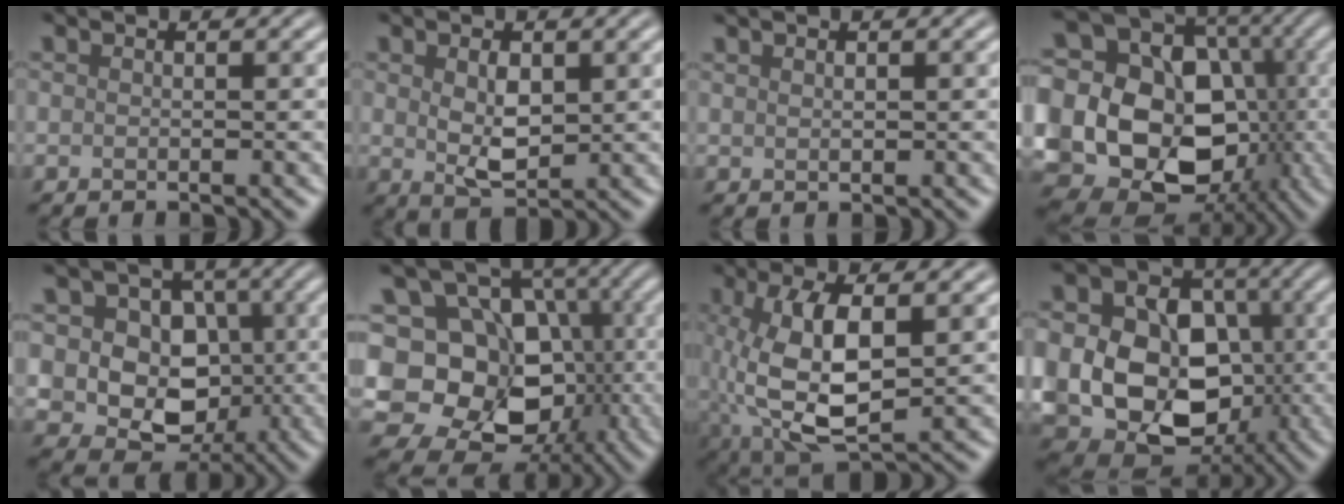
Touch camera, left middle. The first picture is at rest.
{"total": 3.7, "force": [0.5, 2.1, 3.0], "torque": [-0.061, -0.001, 0.017]}
{"total": 0.5, "force": [0.3, 0.3, 0.3], "torque": [-0.002, 0.003, 0.007]}
{"total": 24.2, "force": [-2.1, 21.1, 11.6], "torque": [-0.233, -0.005, -0.060]}
{"total": 12.5, "force": [1.0, 10.8, 6.1], "torque": [-0.122, 0.035, 0.005]}
{"total": 15.3, "force": [-0.9, 12.3, 9.0], "torque": [-0.141, 0.010, -0.017]}
{"total": 8.9, "force": [0.6, 3.9, 8.0], "torque": [-0.170, -0.005, 0.018]}
{"total": 19.8, "force": [-2.2, 16.9, 10.0], "torque": [-0.193, -0.018, -0.061]}